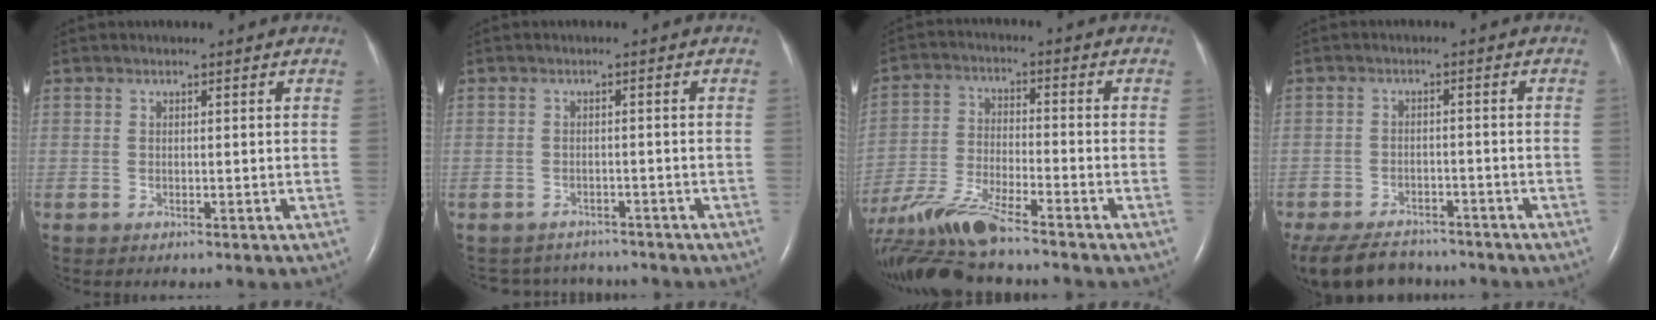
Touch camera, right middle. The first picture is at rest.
{"total": 5.8, "force": [-5.6, 1.6, 0.1], "torque": [0.000, 0.010, -0.072]}
{"total": 13.9, "force": [-12.0, 0.4, 7.0], "torque": [-0.152, -0.018, -0.221]}
{"total": 12.1, "force": [-10.3, 4.8, 4.2], "torque": [-0.098, -0.007, -0.147]}